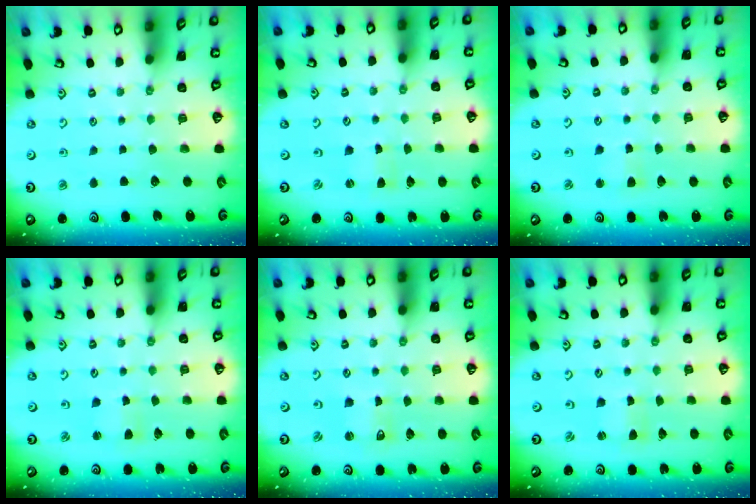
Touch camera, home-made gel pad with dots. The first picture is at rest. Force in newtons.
{"total": 0.8, "press": 0.8, "slide": 0.0}
{"total": 3.2, "press": 3.2, "slide": 0.4}
{"total": 2.5, "press": 2.5, "slide": 0.1}
{"total": 1.0, "press": 1.0, "slide": 0.2}
{"total": 0.8, "press": 0.8, "slide": 0.2}